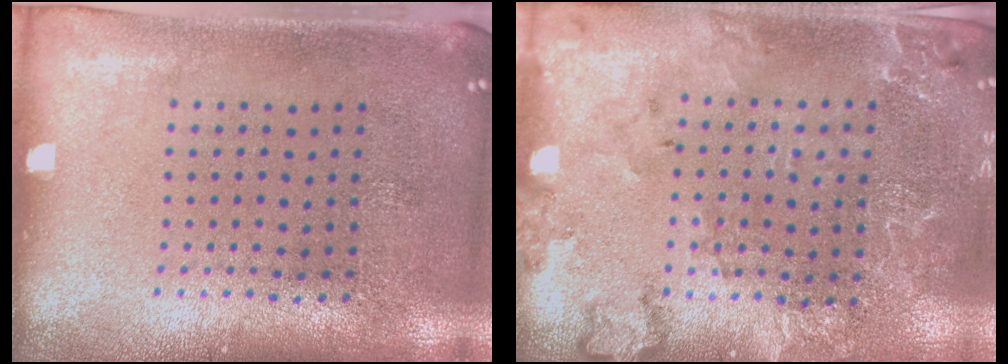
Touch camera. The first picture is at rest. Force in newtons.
{"total": 2.0, "press": 1.9, "slide": 0.4}